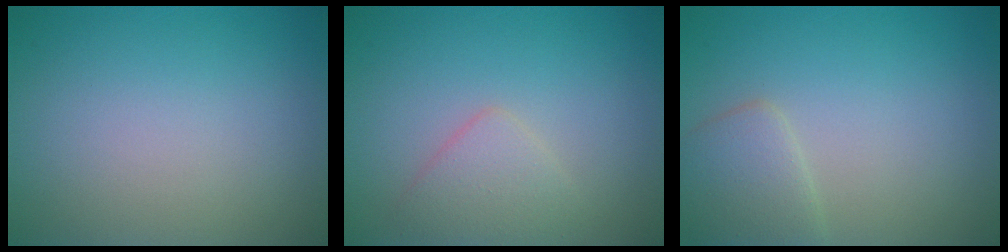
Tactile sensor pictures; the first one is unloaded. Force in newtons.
{"total": 2.3, "press": 2.3, "slide": 0.1}
{"total": 2.6, "press": 2.6, "slide": 0.1}